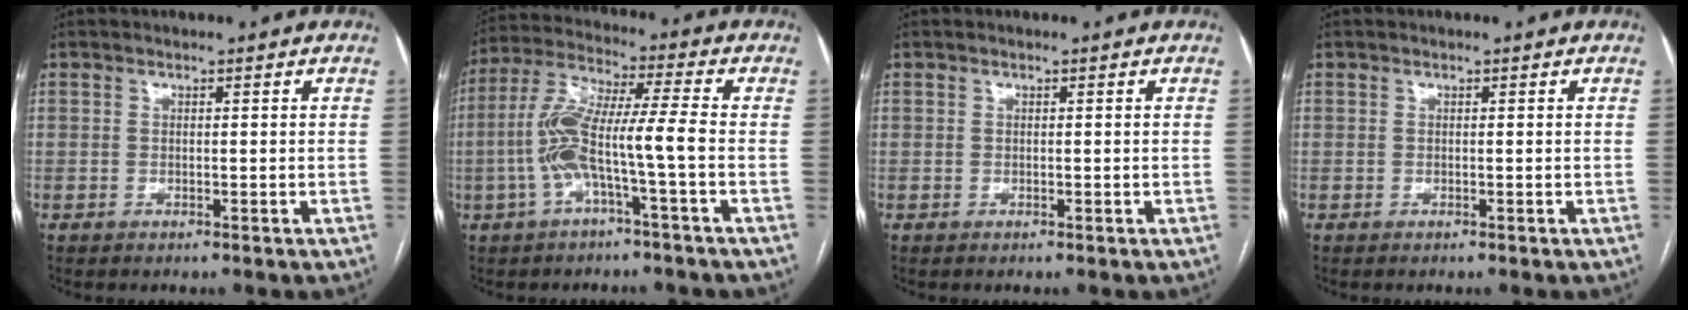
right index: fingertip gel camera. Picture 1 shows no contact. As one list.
[{"total": 10.0, "force": [-2.6, 0.2, 9.7], "torque": [-0.207, 0.026, -0.055]}, {"total": 0.0}, {"total": 0.0}]